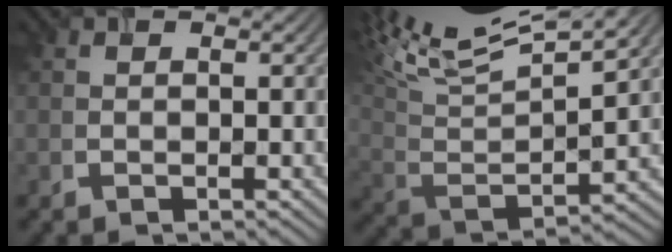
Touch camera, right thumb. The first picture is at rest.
{"total": 14.4, "force": [8.9, 4.0, 10.6], "torque": [-0.243, 0.034, 0.120]}